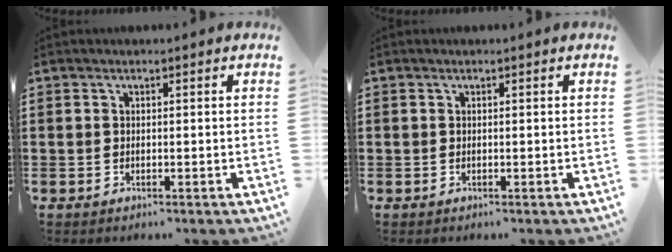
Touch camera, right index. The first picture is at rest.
{"total": 0.0}